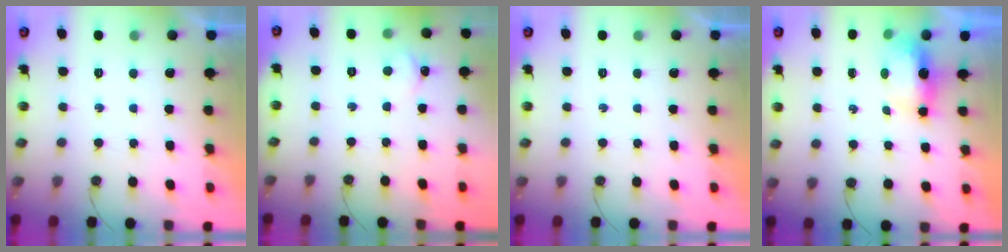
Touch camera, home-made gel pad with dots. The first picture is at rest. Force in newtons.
{"total": 2.3, "press": 2.3, "slide": 0.4}
{"total": 0.0}
{"total": 8.2, "press": 6.6, "slide": 4.9}